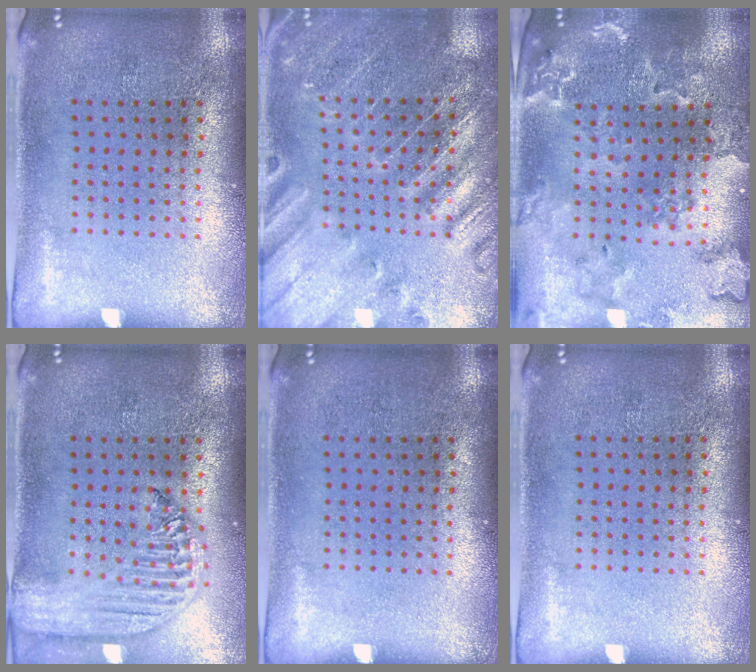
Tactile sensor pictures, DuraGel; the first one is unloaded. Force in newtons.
{"total": 2.6, "press": 2.6, "slide": 0.2}
{"total": 1.9, "press": 1.9, "slide": 0.3}
{"total": 2.4, "press": 2.1, "slide": 1.3}
{"total": 0.0}
{"total": 0.0}